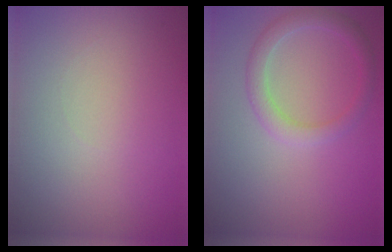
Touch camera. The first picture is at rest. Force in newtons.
{"total": 2.3, "press": 2.3, "slide": 0.1}